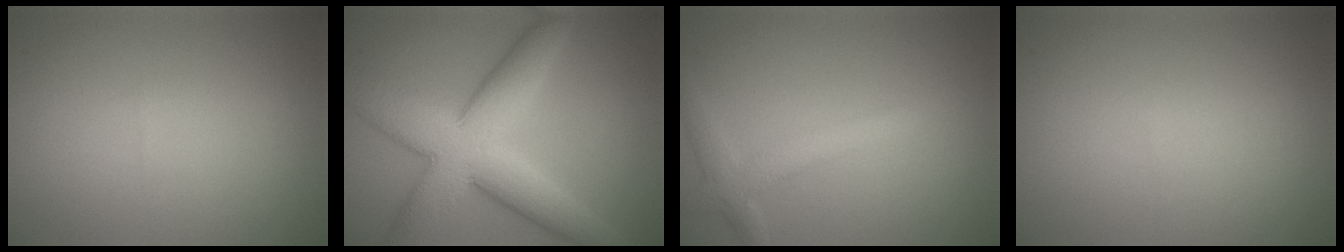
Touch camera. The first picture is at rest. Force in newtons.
{"total": 9.2, "press": 9.2, "slide": 0.2}
{"total": 2.8, "press": 2.8, "slide": 0.3}
{"total": 0.0}